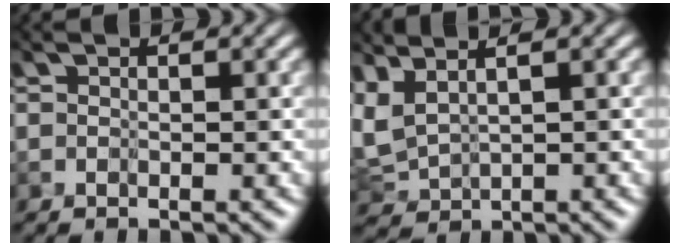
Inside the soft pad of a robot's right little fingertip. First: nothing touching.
{"total": 3.1, "force": [1.1, 1.6, 2.4], "torque": [-0.095, -0.003, 0.038]}